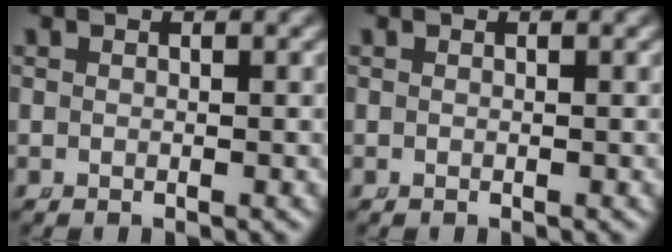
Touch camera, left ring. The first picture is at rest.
{"total": 0.0}